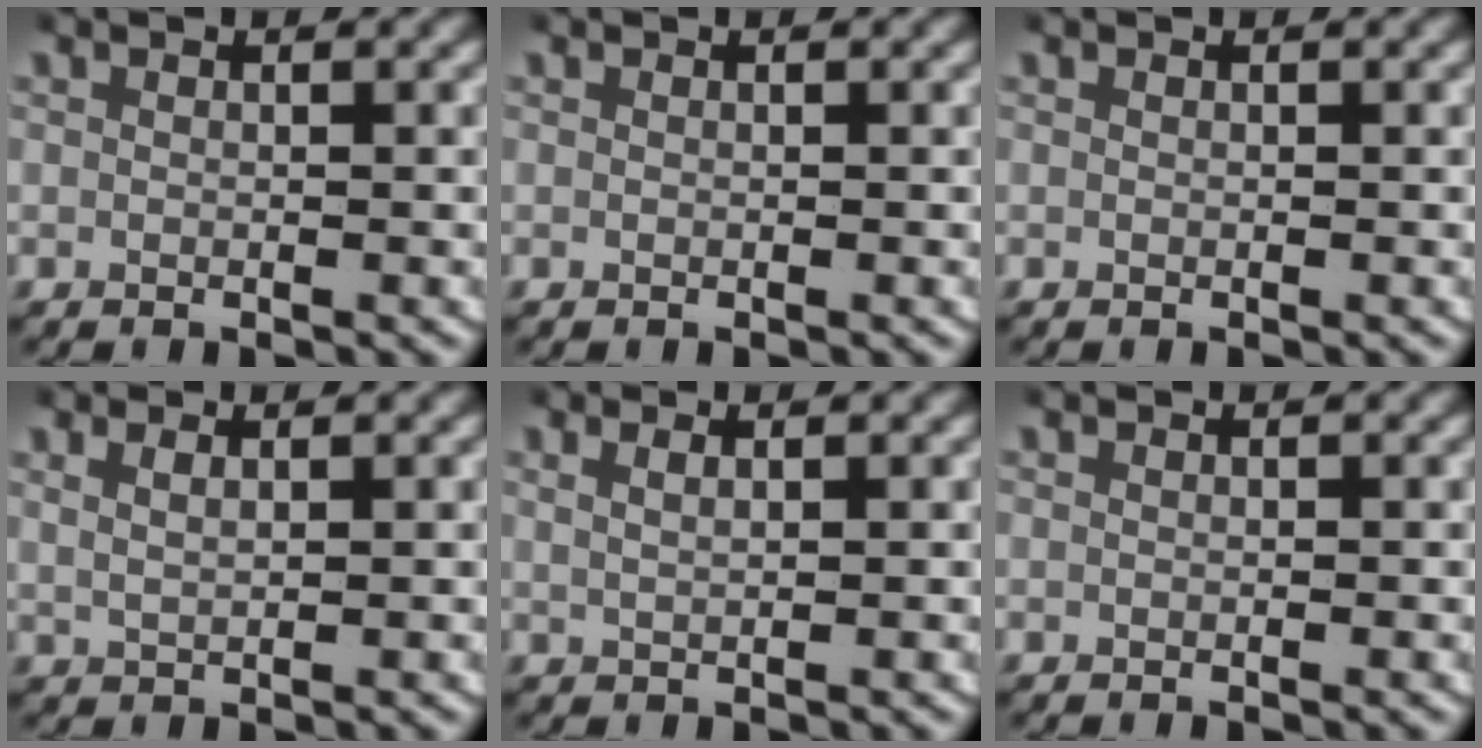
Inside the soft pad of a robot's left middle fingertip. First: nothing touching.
{"total": 0.0}
{"total": 0.0}
{"total": 1.3, "force": [1.0, 0.4, 0.8], "torque": [-0.020, -0.002, 0.024]}
{"total": 1.1, "force": [0.8, 0.1, 0.7], "torque": [-0.016, -0.001, 0.018]}
{"total": 0.0}